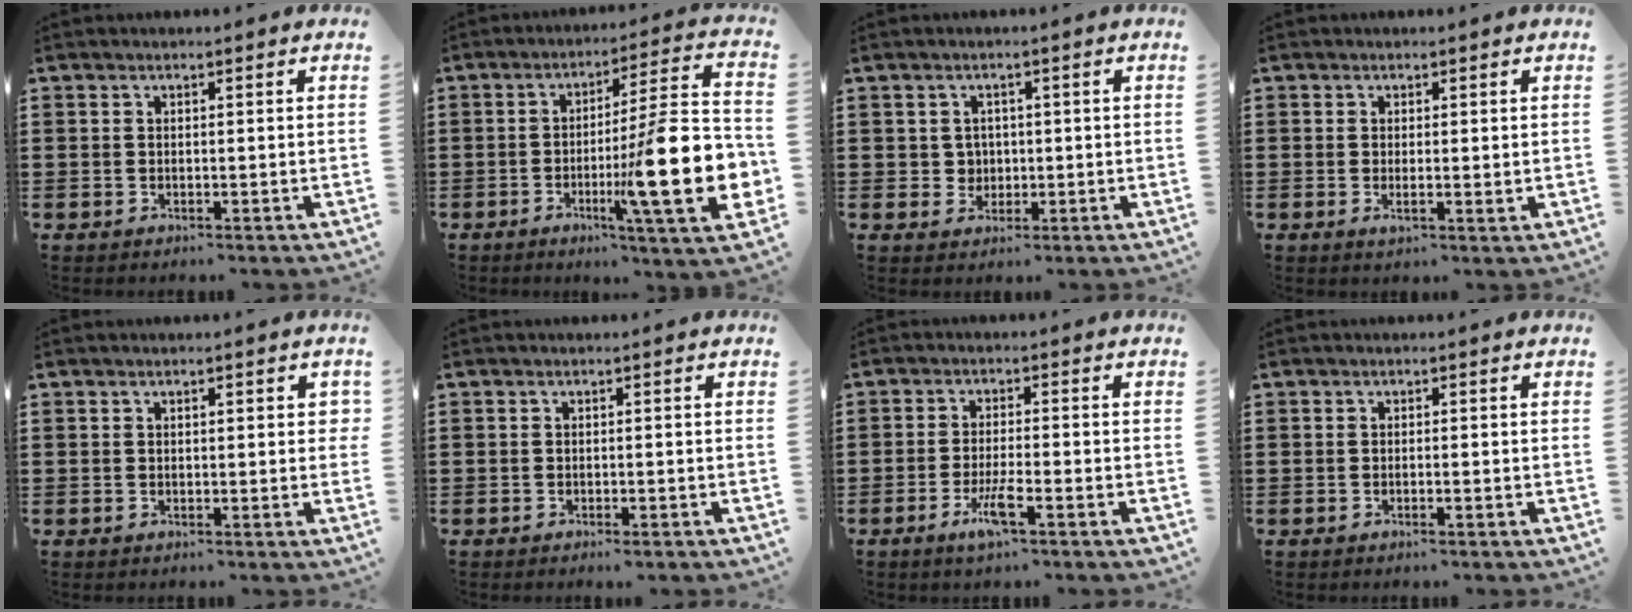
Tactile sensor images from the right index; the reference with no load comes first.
{"total": 17.3, "force": [-4.4, 2.3, 16.6], "torque": [-0.263, -0.026, -0.073]}
{"total": 2.3, "force": [0.1, 2.2, 0.6], "torque": [-0.022, 0.010, -0.002]}
{"total": 1.5, "force": [0.0, 0.4, 1.4], "torque": [-0.025, -0.002, 0.000]}
{"total": 1.2, "force": [0.2, 0.6, 1.1], "torque": [-0.021, 0.006, 0.002]}
{"total": 0.6, "force": [-0.5, 0.0, 0.3], "torque": [-0.008, -0.005, -0.010]}
{"total": 4.2, "force": [-2.2, 0.3, 3.6], "torque": [-0.079, -0.014, -0.042]}
{"total": 0.7, "force": [-0.4, 0.0, 0.6], "torque": [-0.011, -0.003, -0.007]}